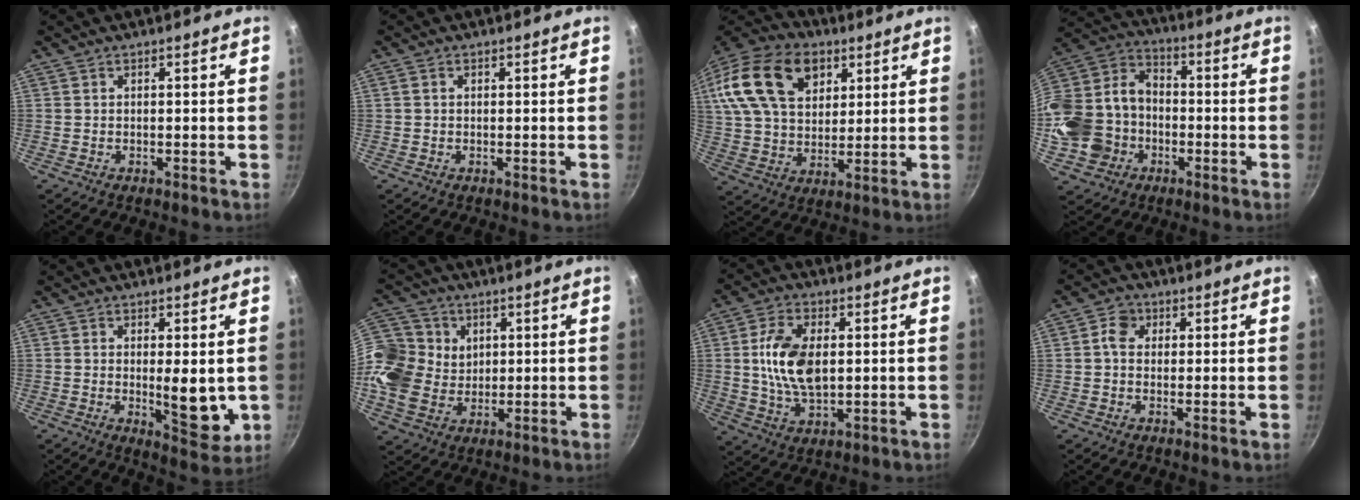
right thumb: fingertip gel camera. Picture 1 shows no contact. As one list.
[{"total": 0.9, "force": [0.2, 0.7, 0.5], "torque": [-0.008, 0.004, 0.003]}, {"total": 25.3, "force": [10.6, 16.7, 15.8], "torque": [-0.304, 0.012, 0.185]}, {"total": 19.4, "force": [-4.5, 16.2, 9.7], "torque": [-0.198, 0.055, -0.082]}, {"total": 8.1, "force": [0.1, 2.7, 7.7], "torque": [-0.110, -0.025, 0.008]}, {"total": 16.5, "force": [4.4, 14.0, 7.4], "torque": [-0.149, 0.000, 0.085]}, {"total": 12.1, "force": [1.4, 7.0, 9.8], "torque": [-0.175, -0.001, 0.027]}, {"total": 4.0, "force": [0.8, 3.4, 2.0], "torque": [-0.012, 0.006, 0.004]}]